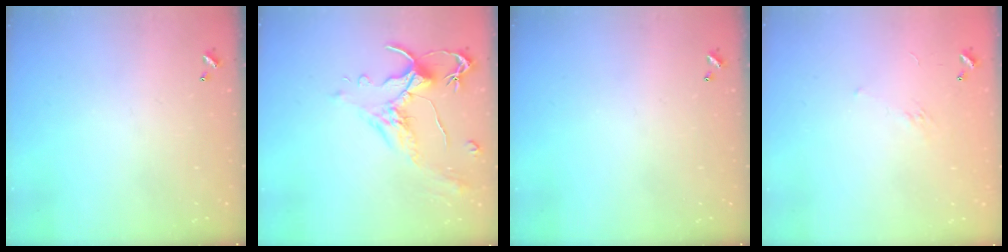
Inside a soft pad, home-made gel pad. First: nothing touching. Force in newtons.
{"total": 1.5, "press": 1.0, "slide": 1.1}
{"total": 0.0}
{"total": 6.1, "press": 6.1, "slide": 0.9}